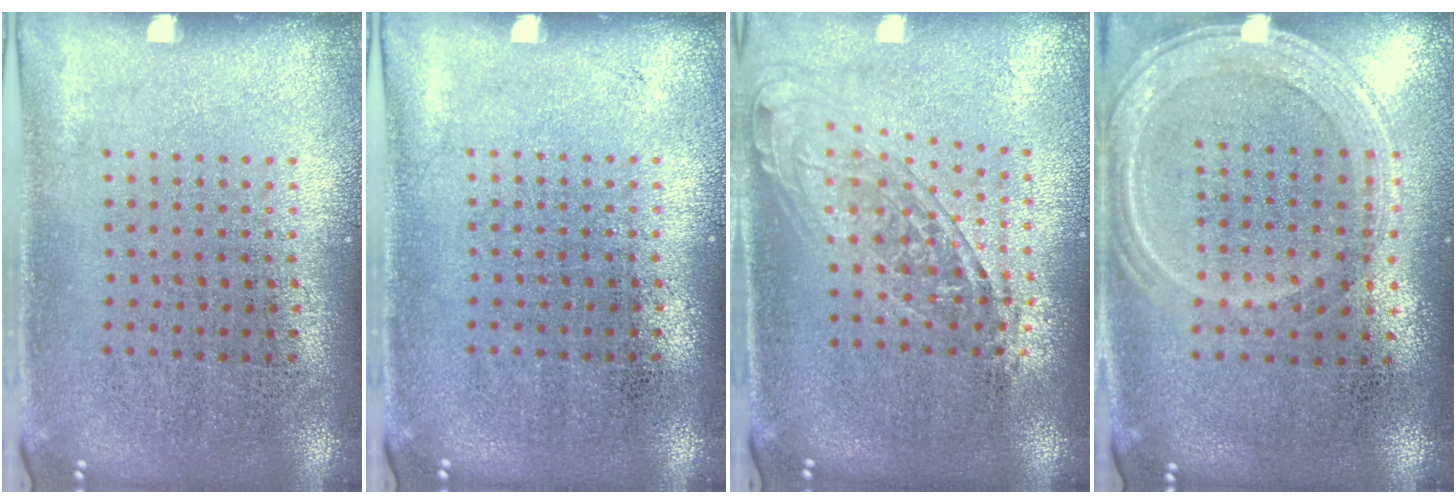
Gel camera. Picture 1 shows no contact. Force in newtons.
{"total": 0.0}
{"total": 1.6, "press": 1.3, "slide": 0.9}
{"total": 1.2, "press": 1.1, "slide": 0.5}